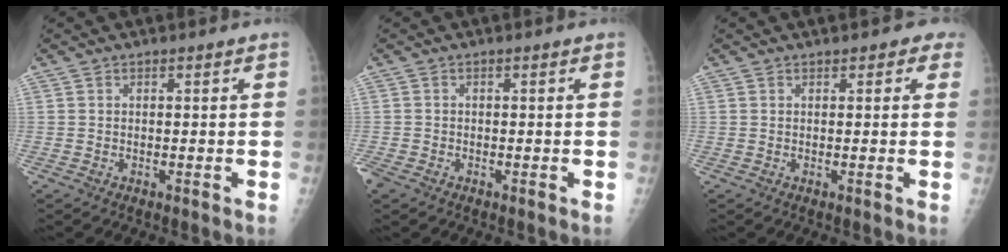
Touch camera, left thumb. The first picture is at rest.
{"total": 2.2, "force": [-1.3, 1.5, 1.0], "torque": [-0.027, -0.003, -0.023]}
{"total": 2.7, "force": [1.6, 1.5, 1.6], "torque": [0.003, 0.000, 0.013]}